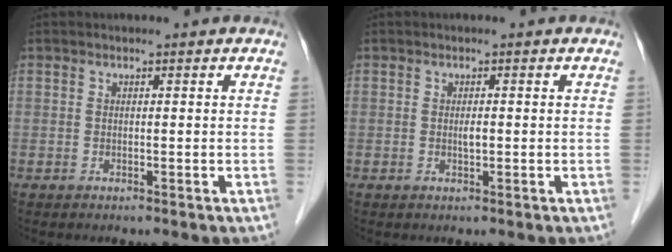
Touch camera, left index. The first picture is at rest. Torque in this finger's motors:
{"motor_torque": [-0.14, 0.17, -0.04, 0.00]}